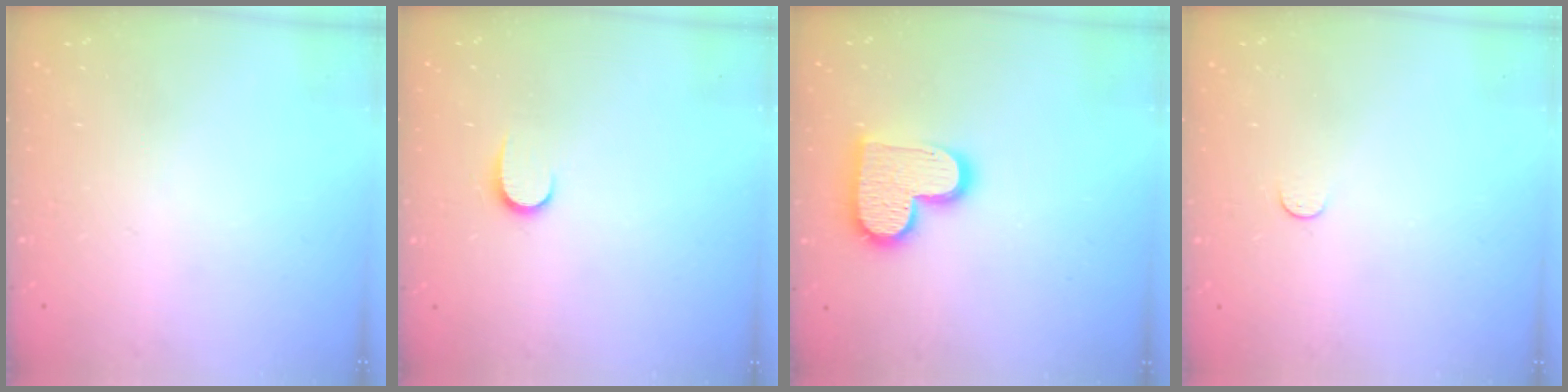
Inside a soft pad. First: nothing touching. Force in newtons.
{"total": 5.4, "press": 5.4, "slide": 0.6}
{"total": 13.8, "press": 13.8, "slide": 0.6}
{"total": 3.0, "press": 3.0, "slide": 0.3}